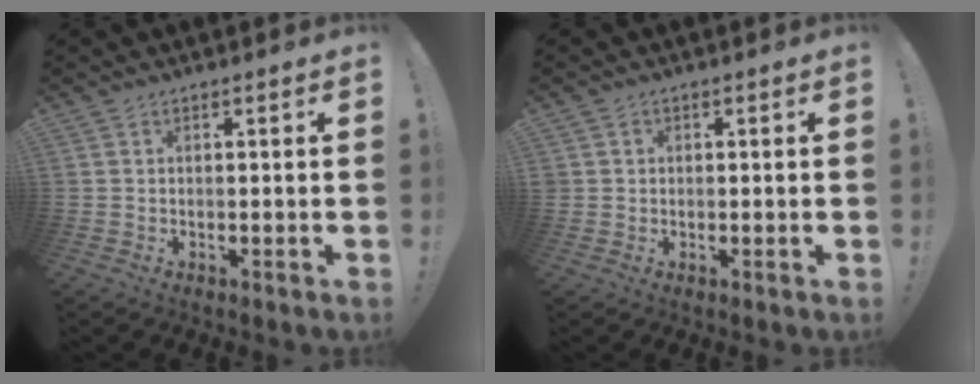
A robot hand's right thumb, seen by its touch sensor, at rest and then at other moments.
{"total": 1.5, "force": [0.2, 1.4, 0.3], "torque": [-0.001, 0.002, 0.004]}